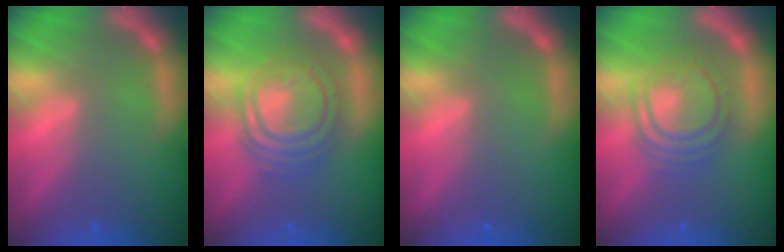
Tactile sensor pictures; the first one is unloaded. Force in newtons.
{"total": 8.1}
{"total": 0.0}
{"total": 6.5}